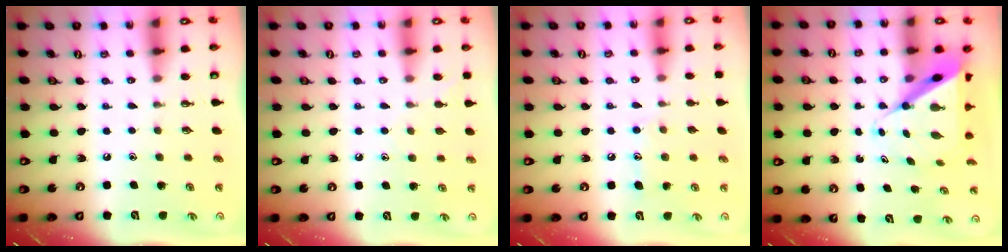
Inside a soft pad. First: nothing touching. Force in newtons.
{"total": 5.9, "press": 5.9, "slide": 0.7}
{"total": 8.3, "press": 8.3, "slide": 0.6}
{"total": 9.3, "press": 9.3, "slide": 0.8}